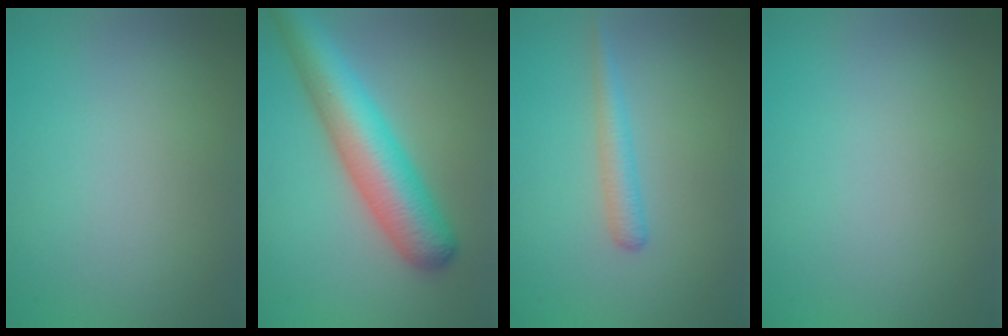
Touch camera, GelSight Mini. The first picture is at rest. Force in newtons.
{"total": 8.4, "press": 8.4, "slide": 0.3}
{"total": 2.0, "press": 1.9, "slide": 0.1}
{"total": 0.0}